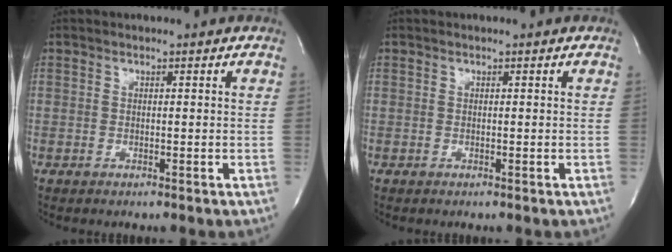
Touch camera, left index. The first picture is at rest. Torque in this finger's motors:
{"motor_torque": [0.00, 0.00, 0.00, 0.00]}